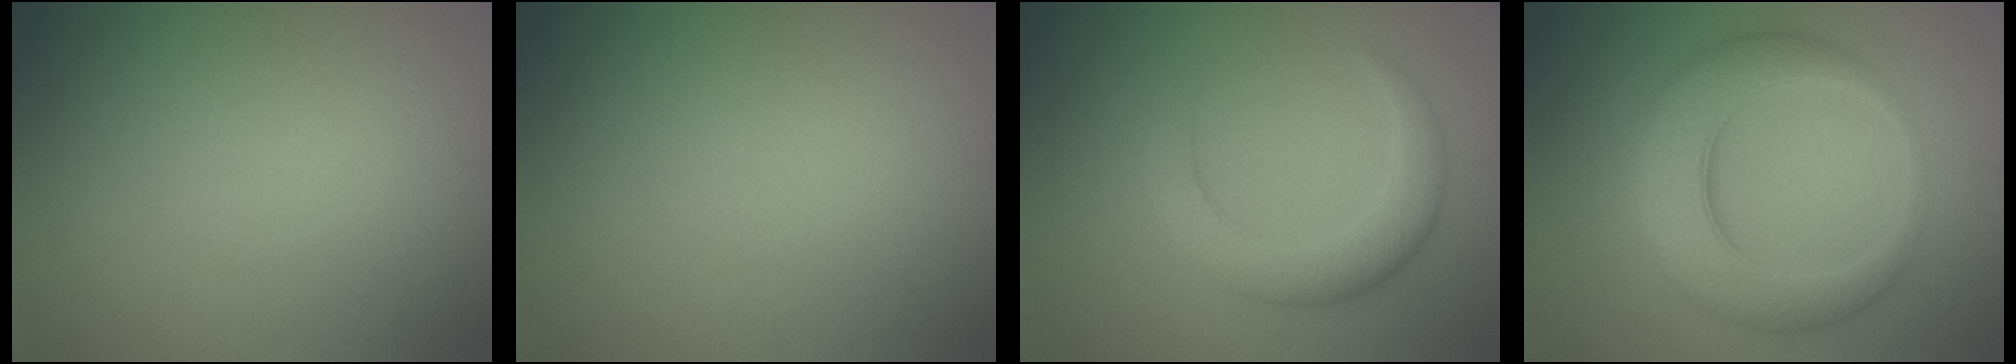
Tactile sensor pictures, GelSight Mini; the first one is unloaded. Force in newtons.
{"total": 0.0}
{"total": 3.8, "press": 3.8, "slide": 0.2}
{"total": 6.4, "press": 6.4, "slide": 0.2}